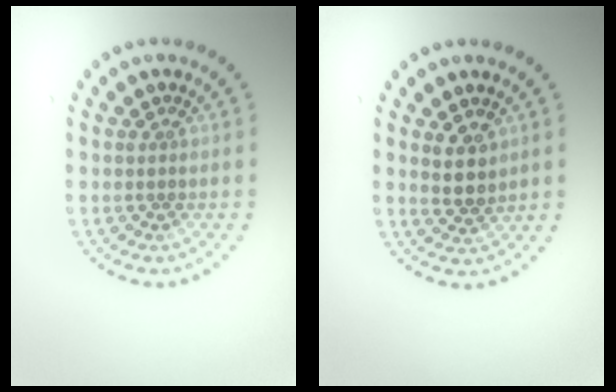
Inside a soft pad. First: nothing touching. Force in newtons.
{"total": 2.6, "press": 2.3, "slide": 1.2}